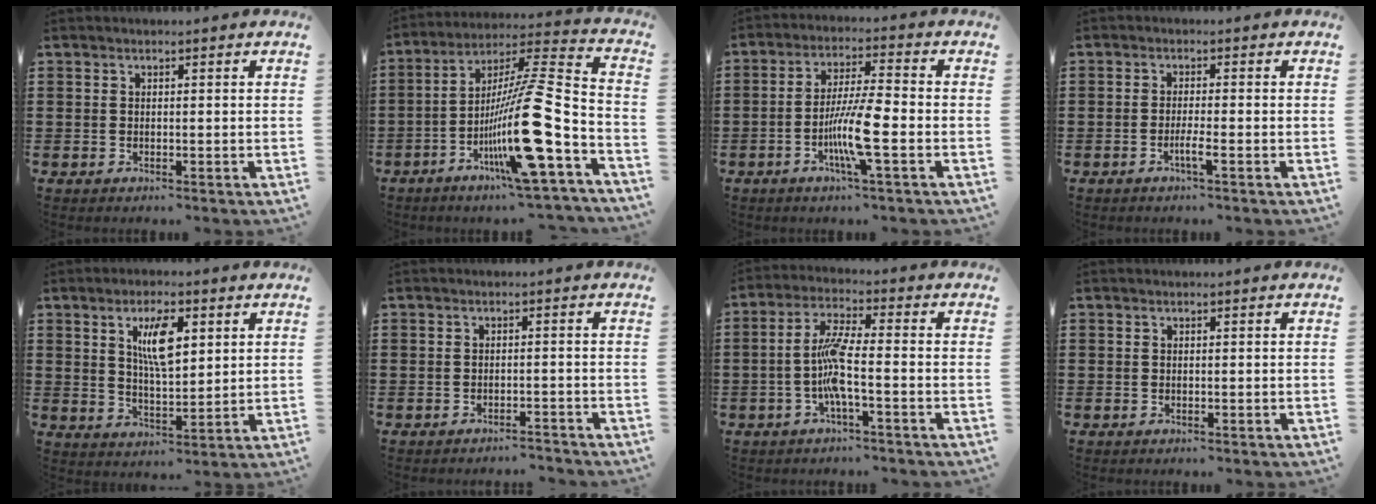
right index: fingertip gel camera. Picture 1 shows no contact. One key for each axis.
{"total": 17.0, "fx": -7.0, "fy": 2.4, "fz": 15.3, "tx": -0.275, "ty": -0.020, "tz": -0.128}
{"total": 8.8, "fx": -2.8, "fy": 0.8, "fz": 8.4, "tx": -0.164, "ty": -0.014, "tz": -0.055}
{"total": 2.5, "fx": -1.3, "fy": 0.1, "fz": 2.2, "tx": -0.037, "ty": -0.003, "tz": -0.024}
{"total": 7.2, "fx": 2.8, "fy": 2.6, "fz": 6.1, "tx": -0.113, "ty": 0.001, "tz": 0.043}
{"total": 1.7, "fx": -1.7, "fy": -0.1, "fz": 0.3, "tx": -0.010, "ty": 0.001, "tz": -0.036}
{"total": 6.7, "fx": -1.9, "fy": 0.9, "fz": 6.4, "tx": -0.149, "ty": -0.009, "tz": -0.047}
{"total": 0.0}